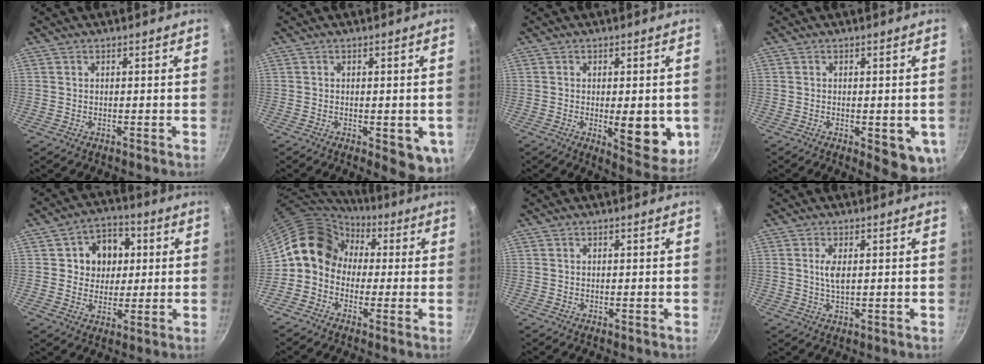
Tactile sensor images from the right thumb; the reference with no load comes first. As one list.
[{"total": 7.4, "force": [-1.9, 3.0, 6.5], "torque": [-0.060, 0.000, -0.020]}, {"total": 11.4, "force": [-1.7, 4.5, 10.3], "torque": [-0.109, -0.017, -0.015]}, {"total": 7.9, "force": [-2.0, 3.1, 7.0], "torque": [-0.064, -0.001, -0.020]}, {"total": 9.8, "force": [2.2, 8.2, 4.8], "torque": [-0.034, 0.000, 0.029]}, {"total": 11.3, "force": [1.1, 9.6, 5.9], "torque": [-0.071, 0.031, -0.010]}, {"total": 0.0}, {"total": 4.4, "force": [0.8, 1.9, 3.9], "torque": [-0.074, -0.004, 0.017]}]